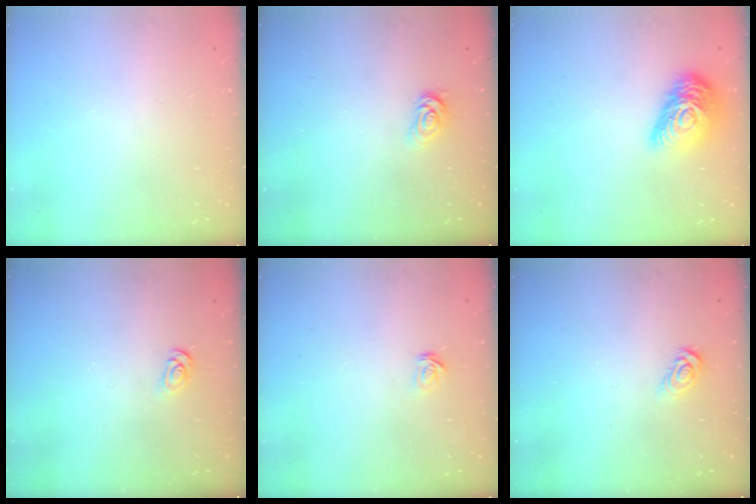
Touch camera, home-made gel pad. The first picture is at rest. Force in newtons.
{"total": 2.5, "press": 2.5, "slide": 0.4}
{"total": 15.3, "press": 15.3, "slide": 0.8}
{"total": 2.5, "press": 2.4, "slide": 0.3}
{"total": 2.3, "press": 2.3, "slide": 0.1}
{"total": 3.6, "press": 3.6, "slide": 0.1}